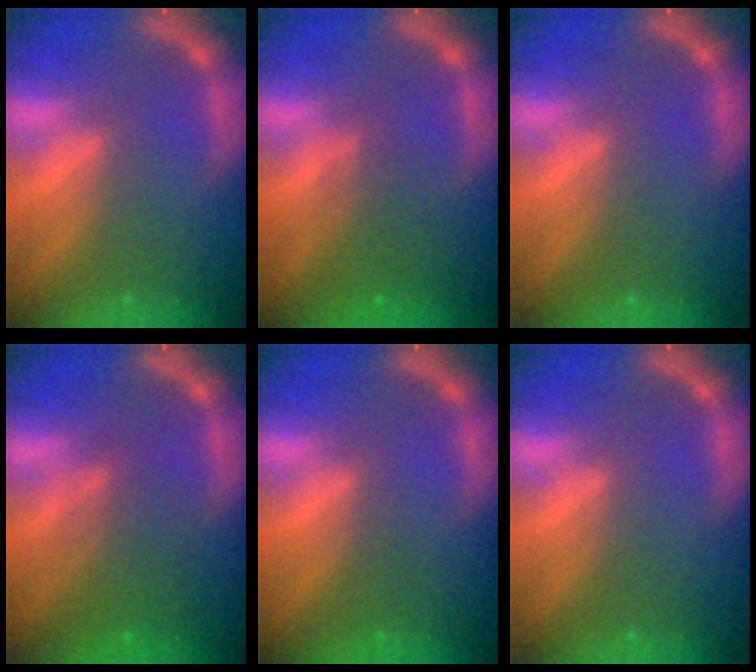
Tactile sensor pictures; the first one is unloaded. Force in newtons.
{"total": 3.0}
{"total": 0.0}
{"total": 4.6}
{"total": 1.0}
{"total": 0.0}